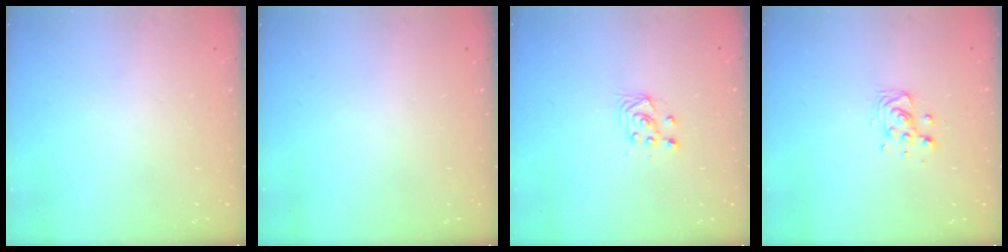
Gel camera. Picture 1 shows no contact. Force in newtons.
{"total": 0.0}
{"total": 2.9, "press": 2.7, "slide": 1.0}
{"total": 8.3, "press": 8.0, "slide": 2.1}